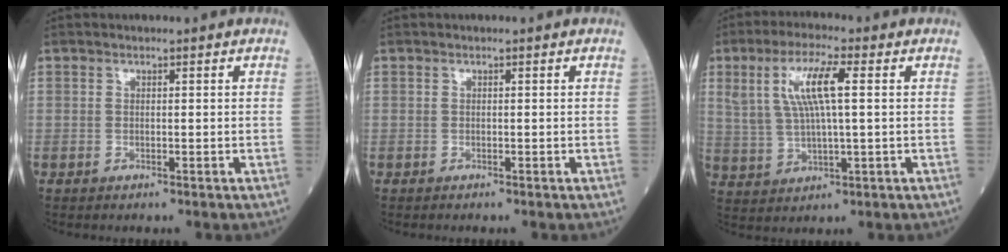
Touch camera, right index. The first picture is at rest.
{"total": 0.0}
{"total": 8.9, "force": [2.6, 1.5, 8.4], "torque": [-0.180, 0.014, 0.054]}